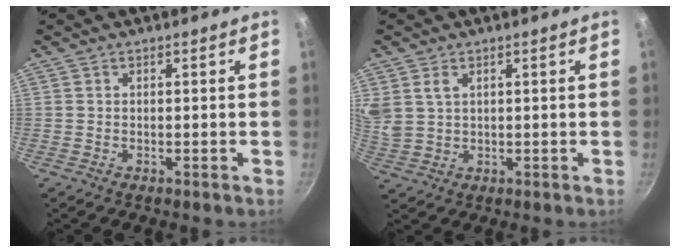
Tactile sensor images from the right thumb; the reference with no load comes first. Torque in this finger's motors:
{"motor_torque": [0.44, 1.36, 0.73, 0.49, 0.07]}